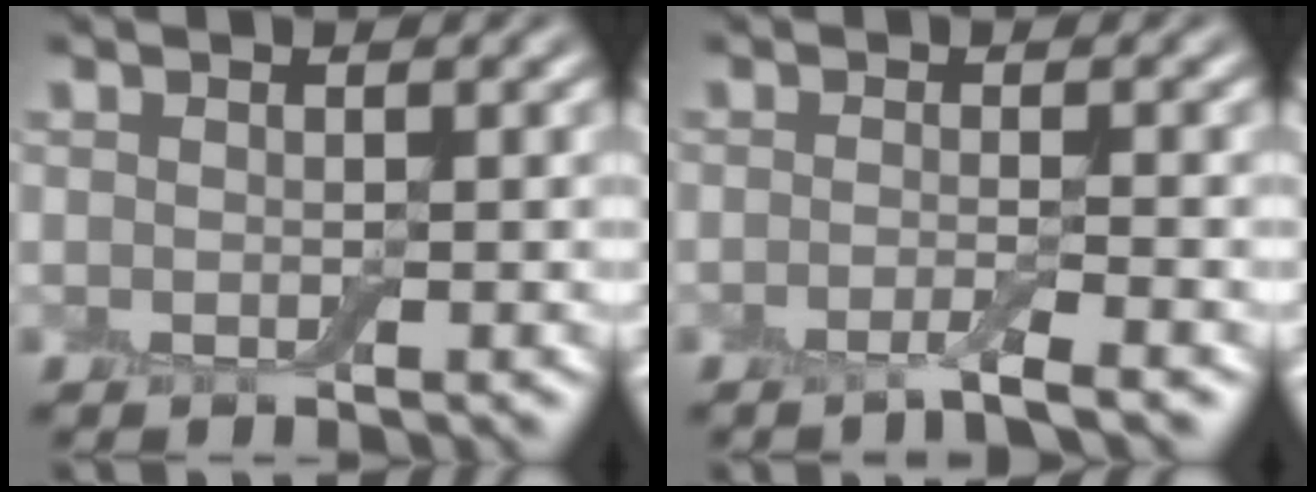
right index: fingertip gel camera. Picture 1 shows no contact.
{"total": 2.2, "force": [-1.2, 0.3, 1.8], "torque": [-0.022, -0.001, -0.031]}